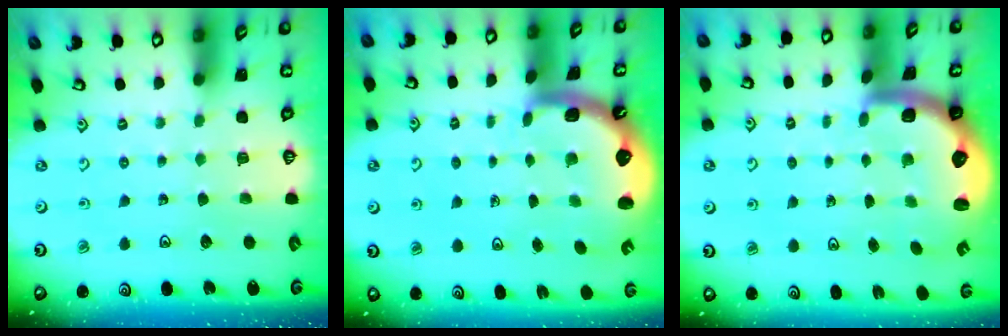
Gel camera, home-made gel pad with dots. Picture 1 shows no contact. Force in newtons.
{"total": 3.4, "press": 2.4, "slide": 2.4}
{"total": 2.9, "press": 2.6, "slide": 1.4}